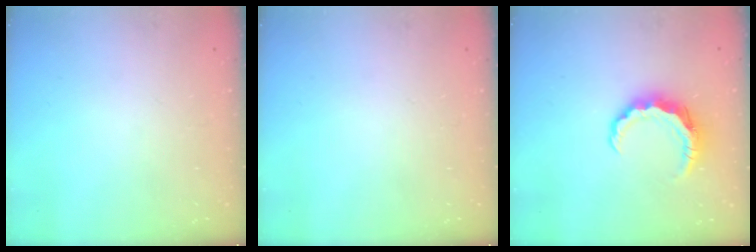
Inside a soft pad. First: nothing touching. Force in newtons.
{"total": 0.0}
{"total": 8.6, "press": 8.5, "slide": 1.4}